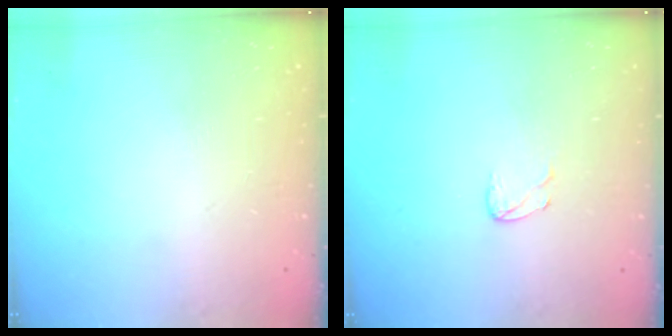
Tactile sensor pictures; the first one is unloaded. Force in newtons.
{"total": 3.2, "press": 3.2, "slide": 0.3}